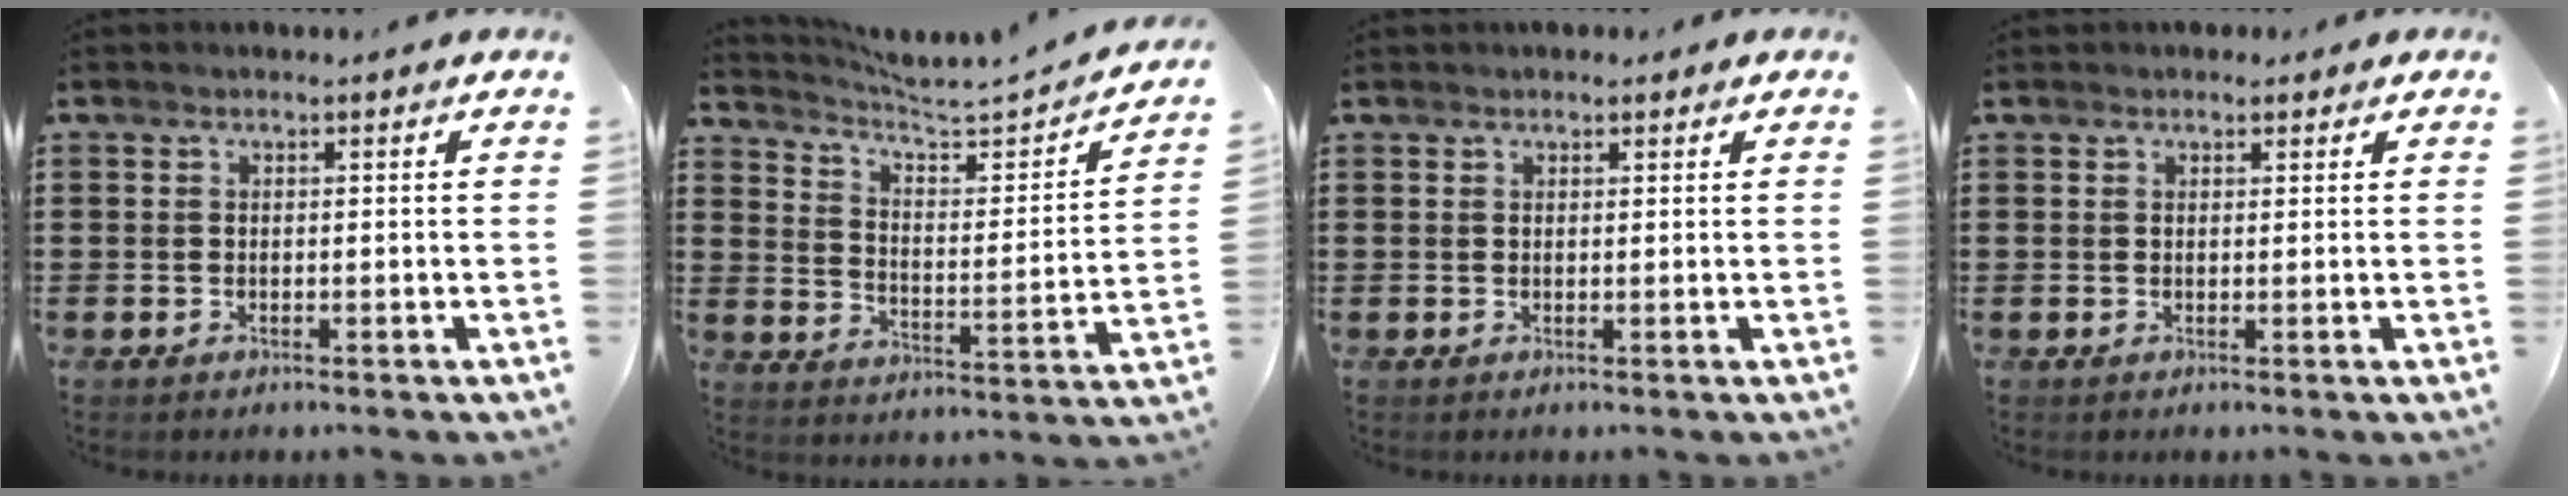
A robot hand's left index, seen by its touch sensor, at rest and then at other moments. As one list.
[{"total": 3.5, "force": [3.3, 0.2, 1.1], "torque": [-0.045, -0.035, 0.044]}, {"total": 0.8, "force": [0.7, 0.3, 0.2], "torque": [-0.006, 0.002, 0.013]}, {"total": 1.0, "force": [0.8, 0.6, 0.2], "torque": [-0.006, 0.005, 0.015]}]